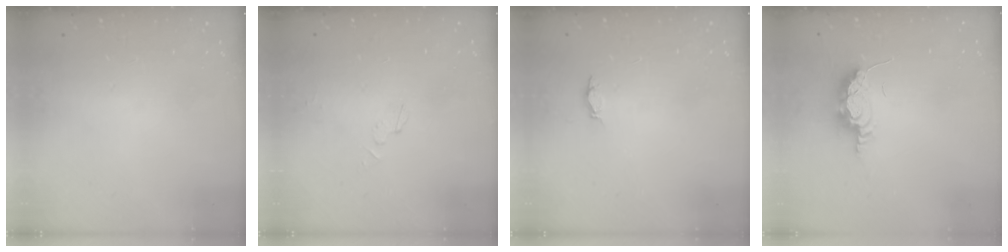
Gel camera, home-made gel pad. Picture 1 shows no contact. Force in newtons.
{"total": 3.2, "press": 3.2, "slide": 0.2}
{"total": 4.0, "press": 3.7, "slide": 1.5}
{"total": 8.1, "press": 7.9, "slide": 1.8}